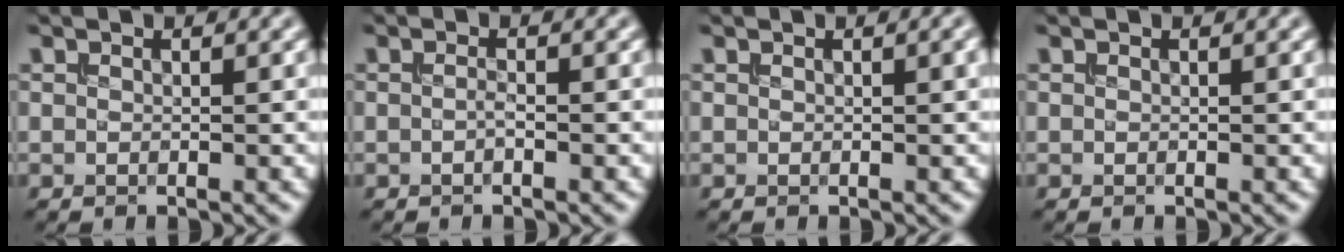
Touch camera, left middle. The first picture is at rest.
{"total": 0.7, "force": [-0.4, 0.1, 0.6], "torque": [-0.015, 0.000, -0.008]}
{"total": 1.6, "force": [0.5, 0.5, 1.4], "torque": [-0.012, 0.007, 0.003]}
{"total": 0.0}